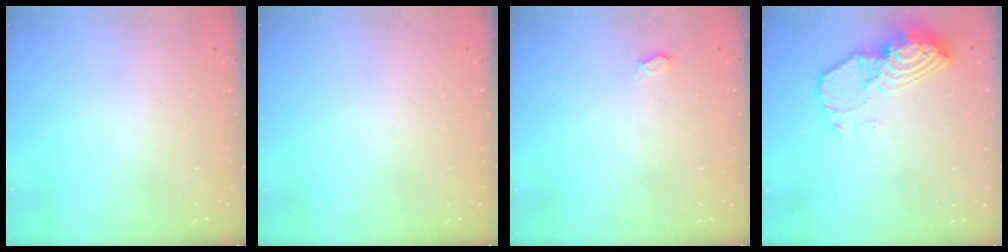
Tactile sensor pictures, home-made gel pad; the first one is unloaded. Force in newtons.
{"total": 11.3, "press": 2.0, "slide": 11.1}
{"total": 2.9, "press": 2.7, "slide": 1.1}
{"total": 12.9, "press": 12.8, "slide": 0.9}